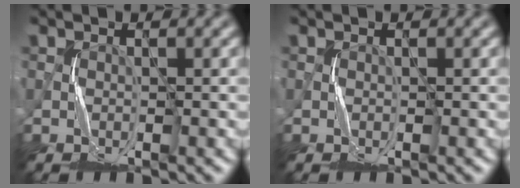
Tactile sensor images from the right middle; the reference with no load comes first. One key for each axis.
{"total": 0.0}